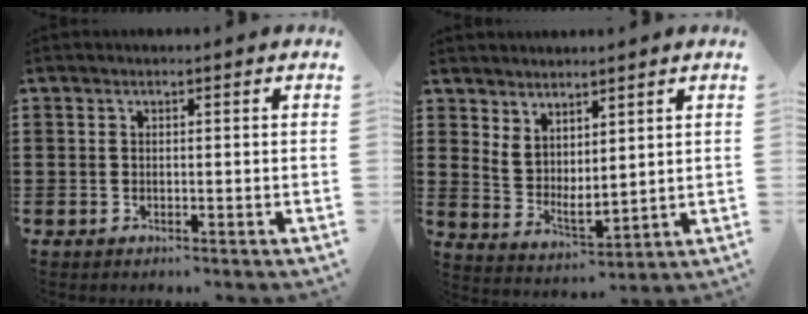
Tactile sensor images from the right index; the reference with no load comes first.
{"total": 3.4, "force": [3.2, 1.1, 0.5], "torque": [-0.024, -0.019, 0.060]}